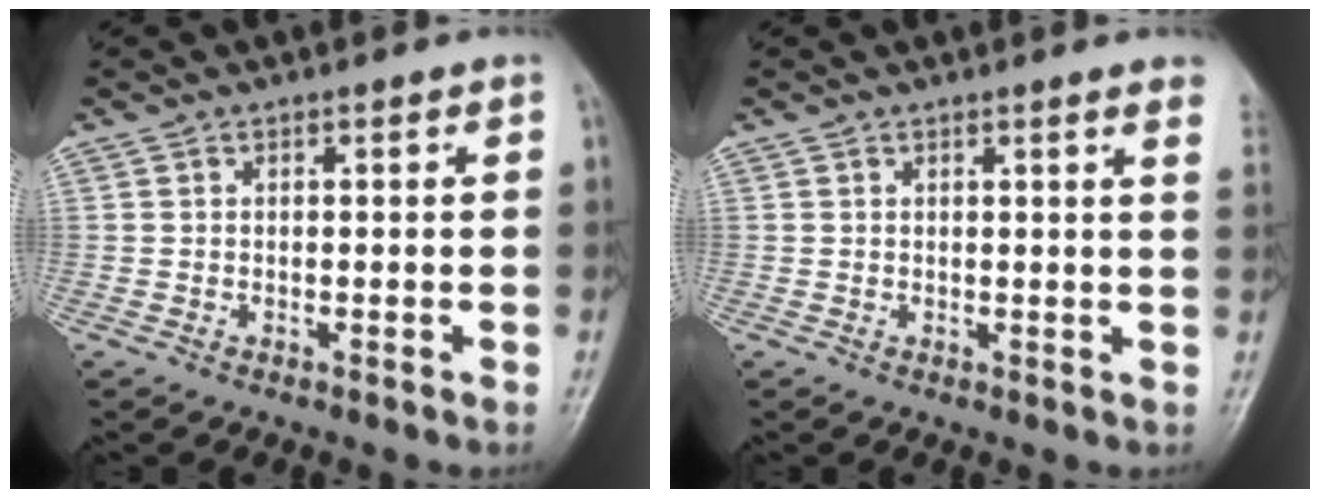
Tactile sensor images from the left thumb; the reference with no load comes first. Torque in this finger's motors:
{"motor_torque": [2.11, 1.90, 0.97, -1.07, 0.02]}